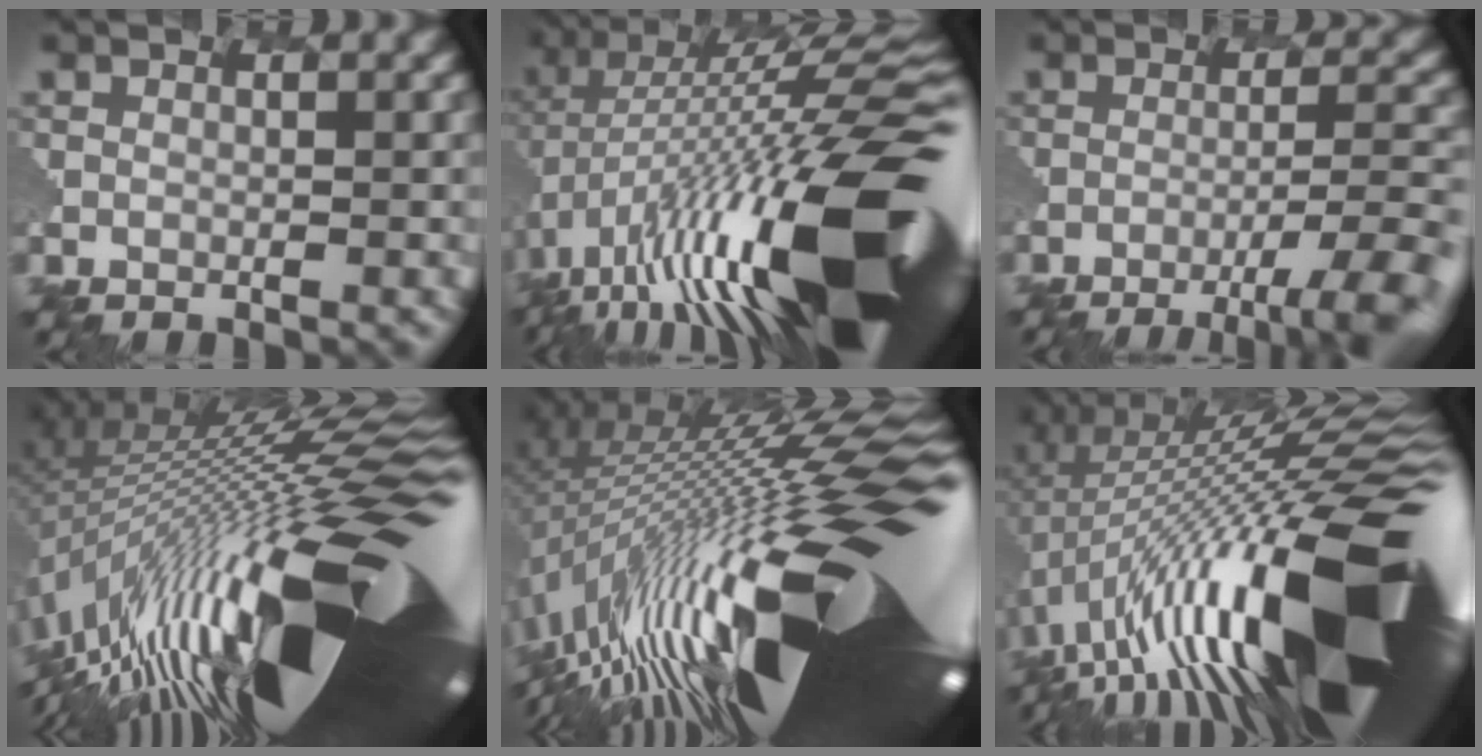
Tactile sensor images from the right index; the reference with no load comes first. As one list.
[{"total": 18.7, "force": [-2.8, 6.4, 17.3], "torque": [-0.274, 0.001, -0.043]}, {"total": 10.1, "force": [-7.0, 2.2, 6.9], "torque": [-0.099, -0.007, -0.071]}, {"total": 19.5, "force": [-1.4, 5.5, 18.7], "torque": [-0.301, -0.014, -0.028]}, {"total": 20.1, "force": [0.3, 5.1, 19.5], "torque": [-0.323, 0.000, 0.005]}, {"total": 20.2, "force": [-0.9, 6.4, 19.1], "torque": [-0.294, 0.001, -0.006]}]